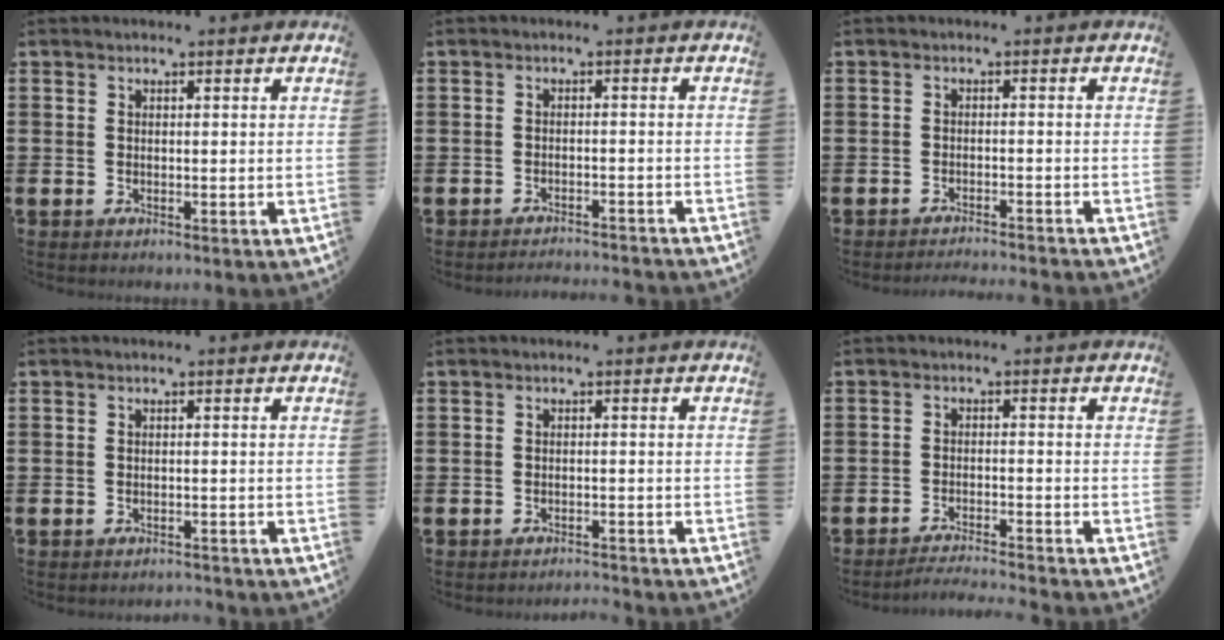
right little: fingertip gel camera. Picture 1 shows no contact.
{"total": 1.7, "force": [-1.7, -0.2, 0.0], "torque": [-0.002, 0.005, -0.035]}
{"total": 1.5, "force": [-1.5, -0.3, 0.0], "torque": [0.001, 0.004, -0.030]}
{"total": 0.9, "force": [-0.9, 0.0, 0.0], "torque": [-0.002, 0.000, -0.018]}
{"total": 1.2, "force": [-1.2, -0.1, -0.1], "torque": [-0.001, 0.003, -0.026]}
{"total": 2.2, "force": [-2.1, -0.4, 0.3], "torque": [-0.005, 0.003, -0.043]}